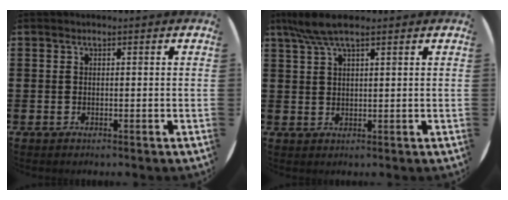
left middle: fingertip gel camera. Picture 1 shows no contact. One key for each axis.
{"total": 4.8, "fx": 3.5, "fy": 0.9, "fz": 3.3, "tx": -0.071, "ty": 0.002, "tz": 0.062}